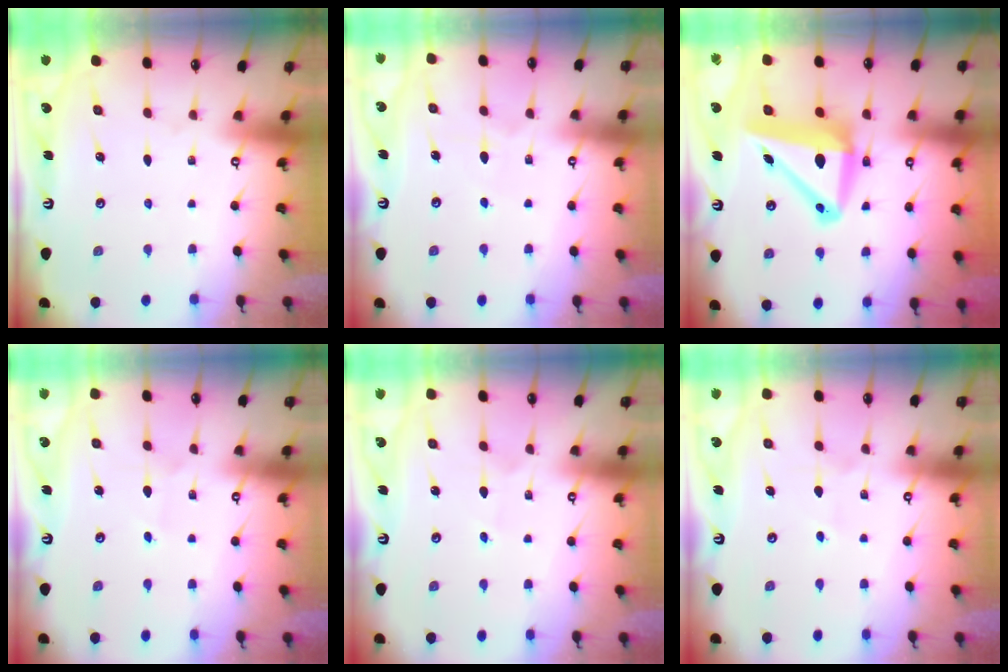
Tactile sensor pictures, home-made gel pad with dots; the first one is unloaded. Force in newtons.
{"total": 4.3, "press": 4.2, "slide": 0.4}
{"total": 12.6, "press": 12.3, "slide": 2.8}
{"total": 2.3, "press": 2.3, "slide": 0.2}
{"total": 2.5, "press": 2.5, "slide": 0.1}
{"total": 2.2, "press": 2.0, "slide": 0.8}